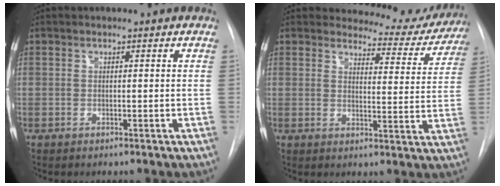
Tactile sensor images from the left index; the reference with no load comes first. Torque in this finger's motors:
{"motor_torque": [0.85, -1.05, 0.03, -0.05]}